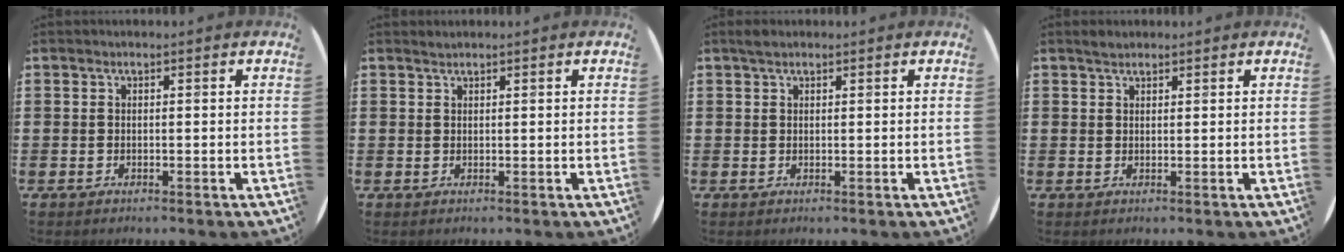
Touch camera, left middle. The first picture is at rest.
{"total": 0.5, "force": [0.5, -0.1, 0.0], "torque": [0.000, 0.000, 0.011]}
{"total": 1.1, "force": [0.9, 0.5, 0.4], "torque": [-0.003, 0.002, 0.014]}
{"total": 1.3, "force": [1.1, 0.4, 0.3], "torque": [0.000, 0.001, 0.019]}